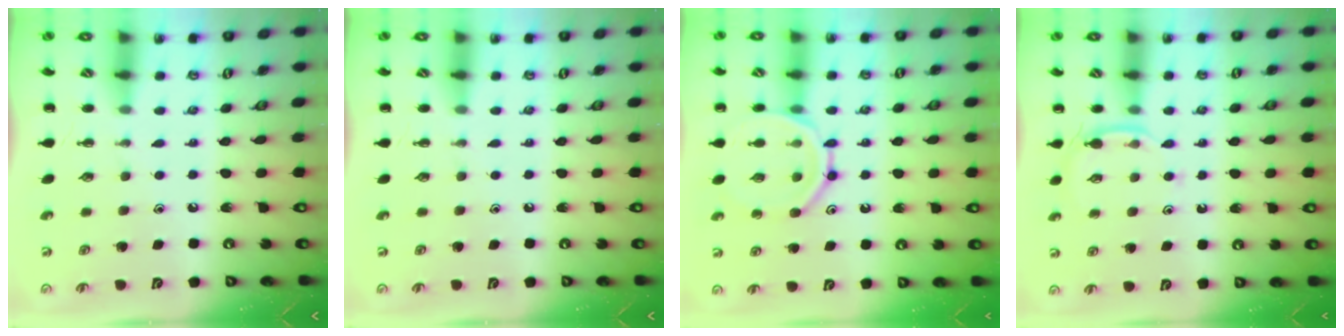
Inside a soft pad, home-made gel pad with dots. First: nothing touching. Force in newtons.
{"total": 0.0}
{"total": 14.2, "press": 14.2, "slide": 1.3}
{"total": 5.3, "press": 5.1, "slide": 1.5}